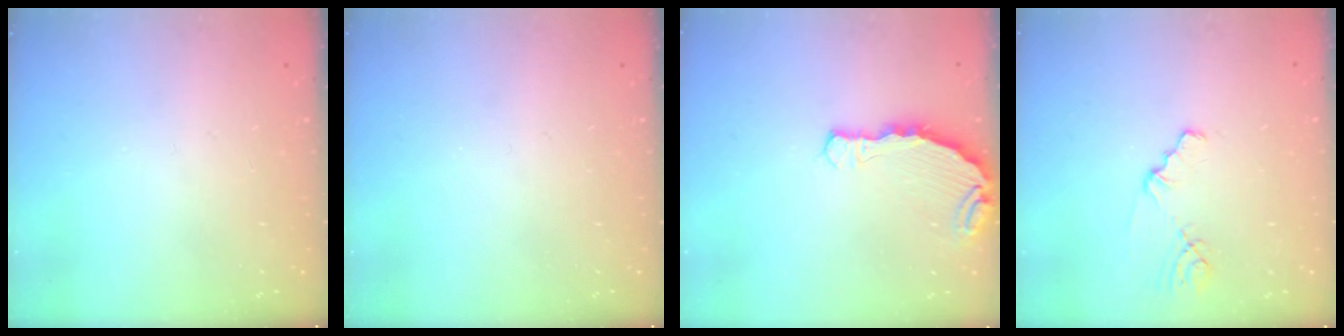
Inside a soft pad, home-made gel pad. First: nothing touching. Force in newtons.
{"total": 0.0}
{"total": 6.7, "press": 6.4, "slide": 2.1}
{"total": 1.8, "press": 1.8, "slide": 0.3}